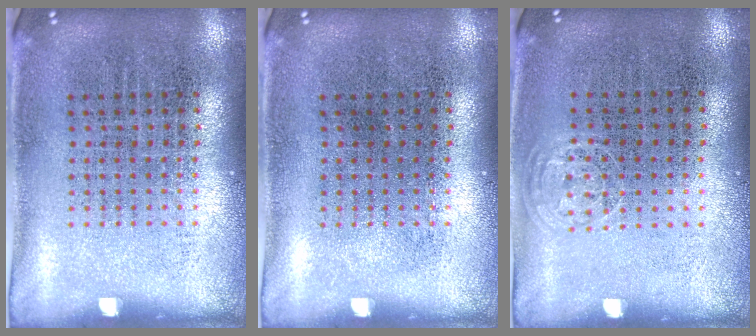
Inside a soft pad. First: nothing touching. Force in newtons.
{"total": 0.0}
{"total": 0.7, "press": 0.6, "slide": 0.4}